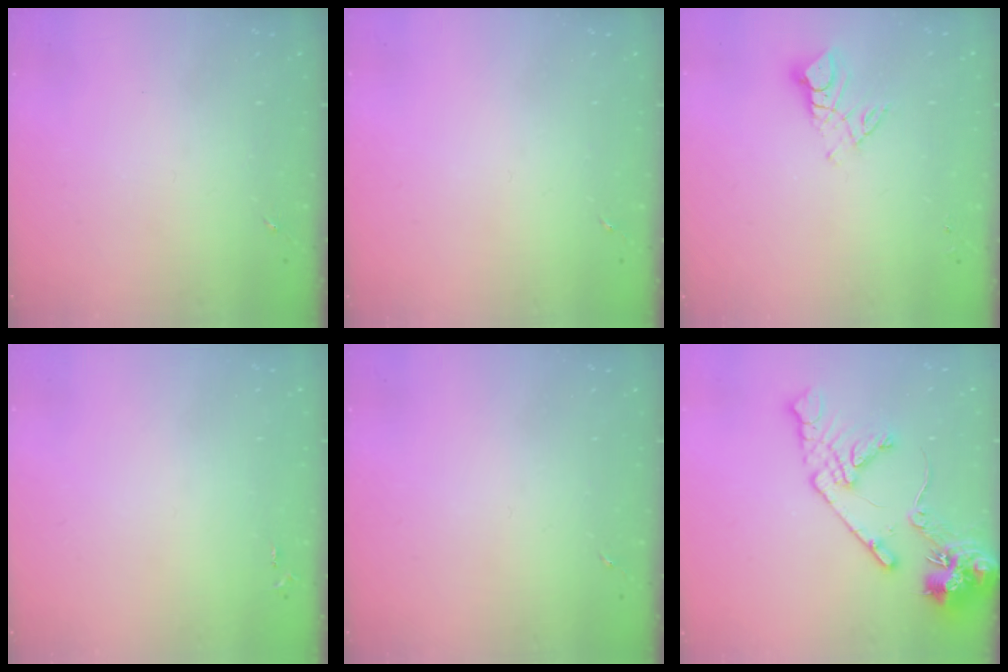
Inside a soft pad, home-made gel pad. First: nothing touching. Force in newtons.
{"total": 0.0}
{"total": 8.8, "press": 8.8, "slide": 0.8}
{"total": 2.5, "press": 2.5, "slide": 0.3}
{"total": 0.0}
{"total": 15.4, "press": 15.2, "slide": 2.2}